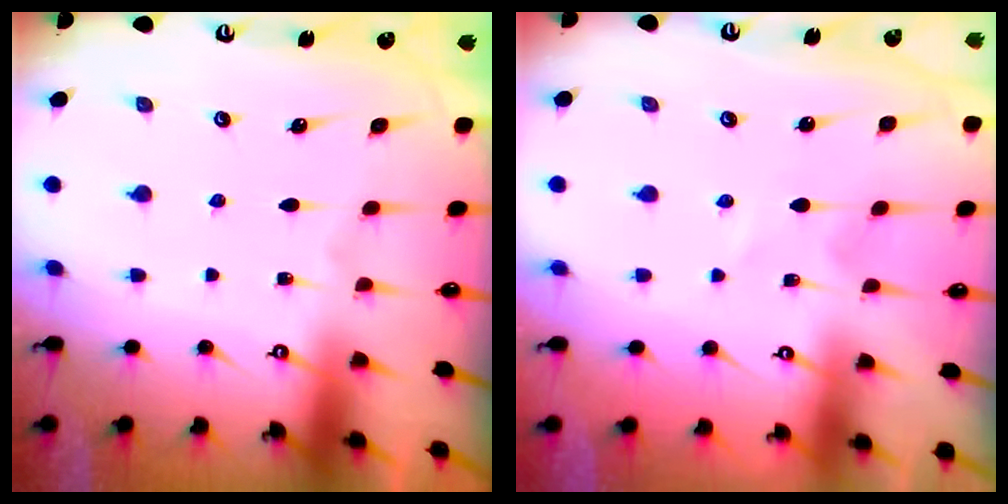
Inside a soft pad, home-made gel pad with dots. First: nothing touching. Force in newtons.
{"total": 1.0, "press": 1.0, "slide": 0.1}